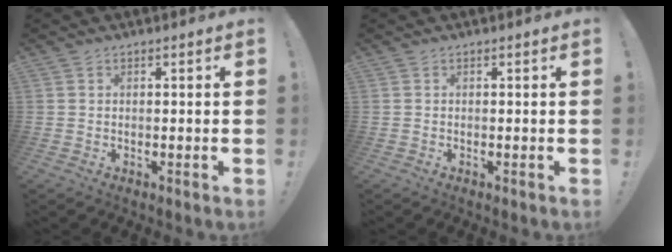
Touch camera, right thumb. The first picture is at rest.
{"total": 0.0}